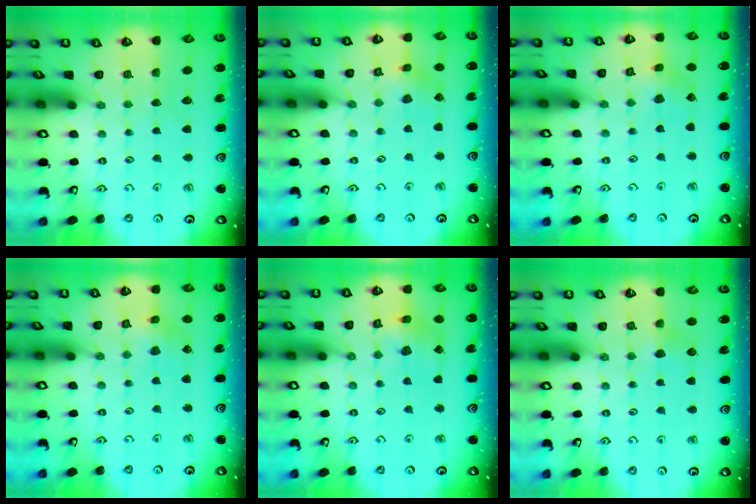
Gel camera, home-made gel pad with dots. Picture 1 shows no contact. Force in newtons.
{"total": 2.0, "press": 2.0, "slide": 0.3}
{"total": 2.3, "press": 2.2, "slide": 0.4}
{"total": 2.3, "press": 2.2, "slide": 0.4}
{"total": 8.2, "press": 8.1, "slide": 1.1}
{"total": 4.5, "press": 4.5, "slide": 0.4}